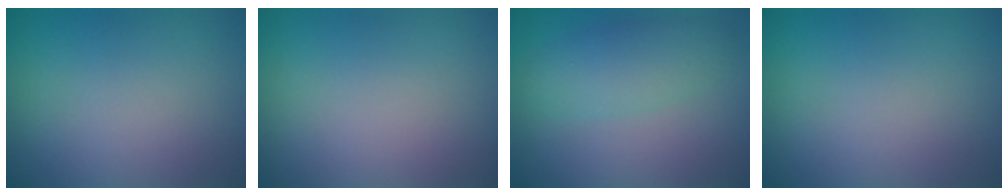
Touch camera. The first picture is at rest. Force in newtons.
{"total": 0.0}
{"total": 3.4, "press": 3.4, "slide": 0.1}
{"total": 0.0}